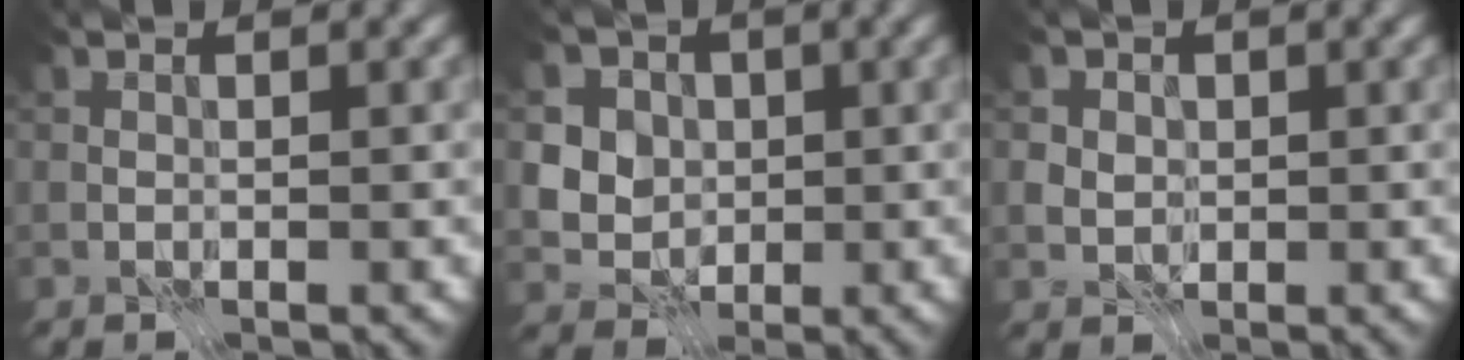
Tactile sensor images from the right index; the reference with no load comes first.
{"total": 5.3, "force": [0.9, 4.8, 2.2], "torque": [-0.039, 0.004, 0.008]}
{"total": 2.5, "force": [0.5, 2.3, 1.0], "torque": [-0.023, 0.006, 0.007]}